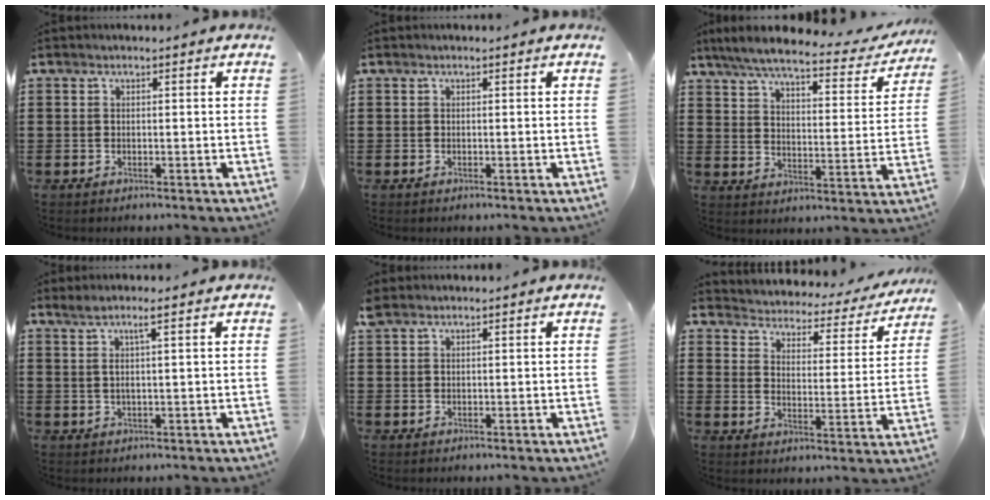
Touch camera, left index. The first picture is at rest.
{"total": 0.0}
{"total": 6.7, "force": [5.7, 0.6, 3.4], "torque": [-0.091, -0.030, 0.095]}
{"total": 2.5, "force": [0.9, -0.2, 2.3], "torque": [-0.049, -0.002, 0.012]}
{"total": 1.5, "force": [1.3, 0.5, 0.5], "torque": [-0.012, 0.002, 0.024]}
{"total": 2.6, "force": [2.5, 0.5, 0.0], "torque": [-0.021, -0.026, 0.033]}